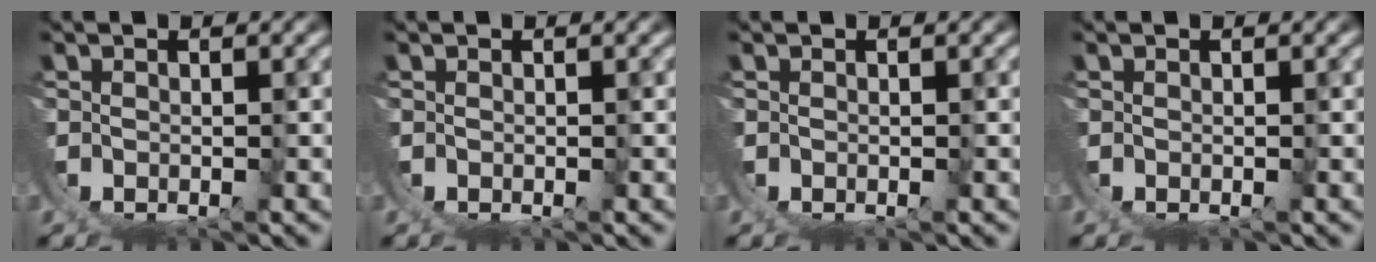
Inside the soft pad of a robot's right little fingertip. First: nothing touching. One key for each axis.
{"total": 0.0}
{"total": 0.0}
{"total": 0.0}